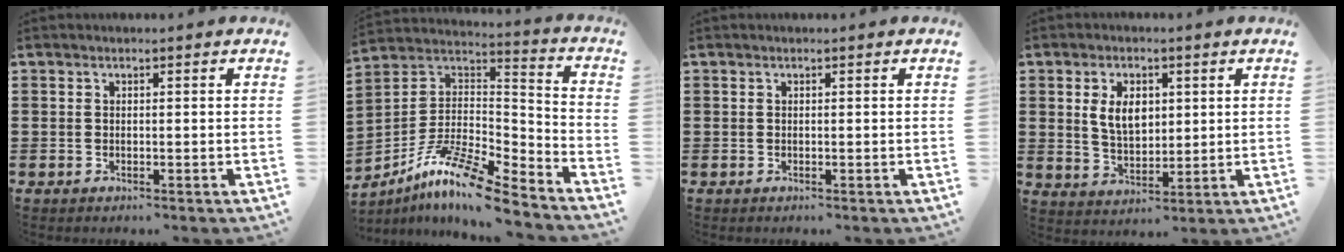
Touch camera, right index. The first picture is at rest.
{"total": 11.9, "force": [-9.4, 1.6, 7.1], "torque": [-0.140, 0.012, -0.187]}
{"total": 0.0}
{"total": 5.9, "force": [1.4, 3.7, 4.4], "torque": [-0.089, 0.011, 0.020]}